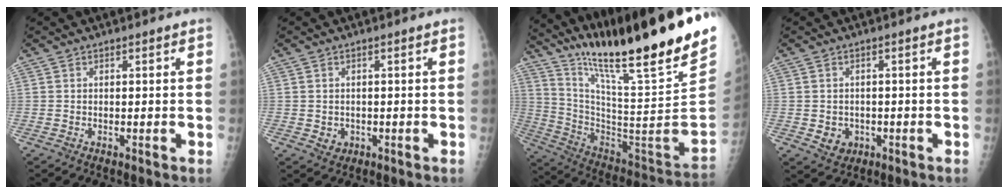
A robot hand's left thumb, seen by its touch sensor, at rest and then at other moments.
{"total": 1.9, "force": [-0.2, 1.7, 0.8], "torque": [-0.007, 0.001, 0.004]}
{"total": 30.9, "force": [23.4, 1.0, 20.1], "torque": [-0.310, -0.149, 0.373]}
{"total": 3.4, "force": [-0.7, 3.0, 1.4], "torque": [-0.010, 0.001, 0.001]}